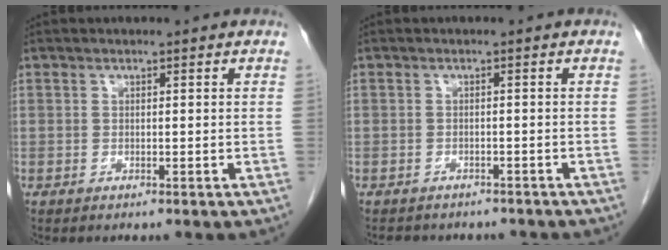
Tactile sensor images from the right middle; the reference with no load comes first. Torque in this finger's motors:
{"motor_torque": [0.12, -0.07, 0.01, 0.00]}